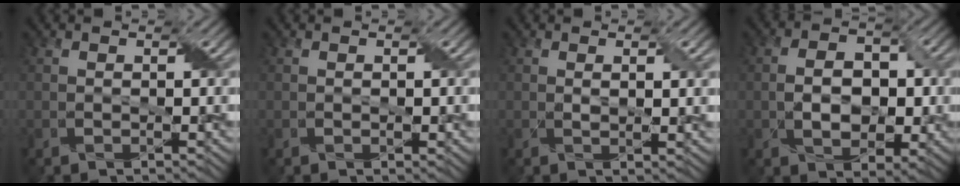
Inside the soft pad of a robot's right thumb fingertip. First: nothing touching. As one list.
[{"total": 0.6, "force": [-0.1, 0.3, 0.5], "torque": [-0.008, -0.001, 0.001]}, {"total": 2.0, "force": [0.7, 0.3, 1.8], "torque": [-0.032, 0.001, 0.014]}, {"total": 6.4, "force": [-0.6, 4.2, 4.8], "torque": [-0.074, 0.001, -0.013]}]